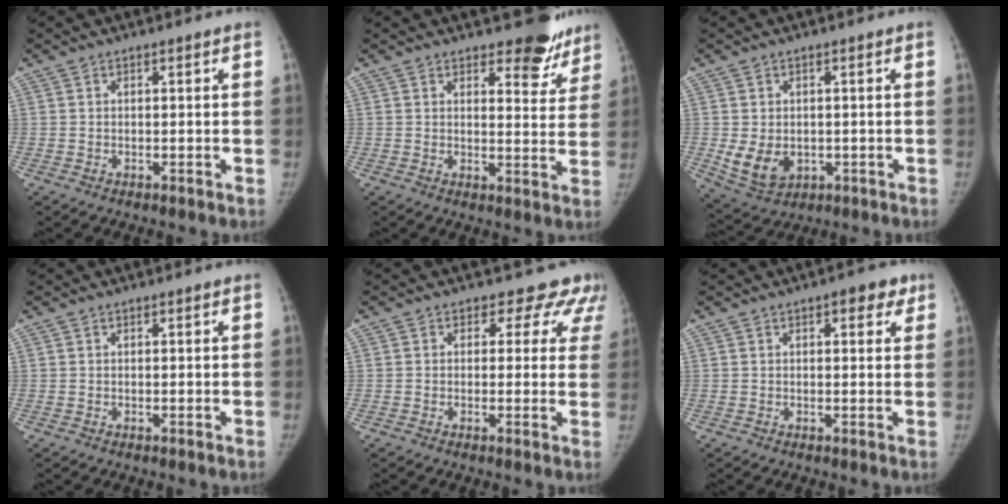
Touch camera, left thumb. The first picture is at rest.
{"total": 9.1, "force": [7.1, 3.9, 4.2], "torque": [-0.012, -0.051, 0.084]}
{"total": 7.0, "force": [-0.9, 5.3, 4.6], "torque": [-0.070, -0.010, 0.001]}
{"total": 0.0}
{"total": 7.6, "force": [5.8, 4.9, 1.0], "torque": [0.044, -0.015, 0.038]}
{"total": 4.1, "force": [2.1, 2.0, 2.9], "torque": [-0.016, -0.002, 0.017]}